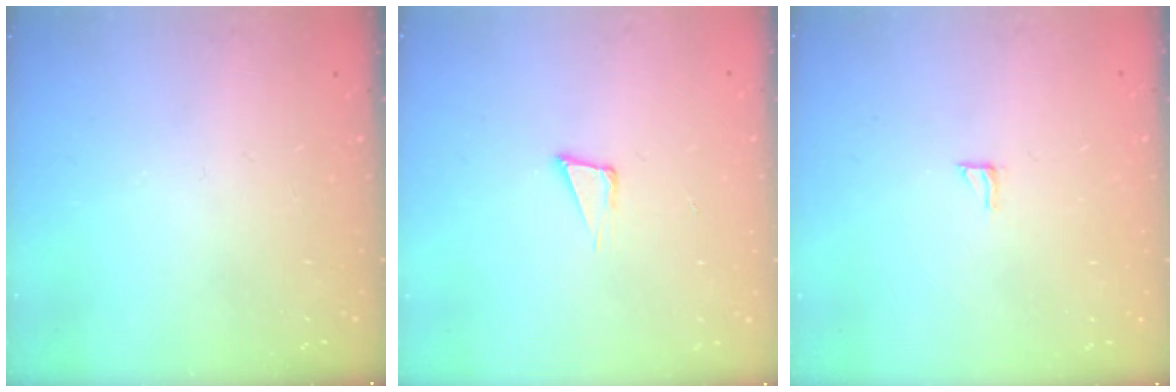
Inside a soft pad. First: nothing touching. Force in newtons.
{"total": 4.0, "press": 2.7, "slide": 2.9}
{"total": 4.2, "press": 4.2, "slide": 0.4}